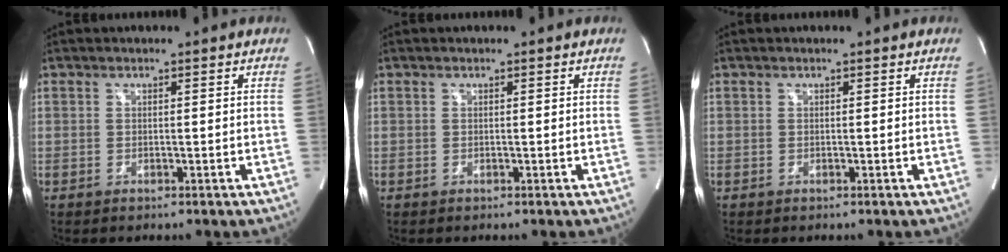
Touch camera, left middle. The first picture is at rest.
{"total": 0.0}
{"total": 0.0}